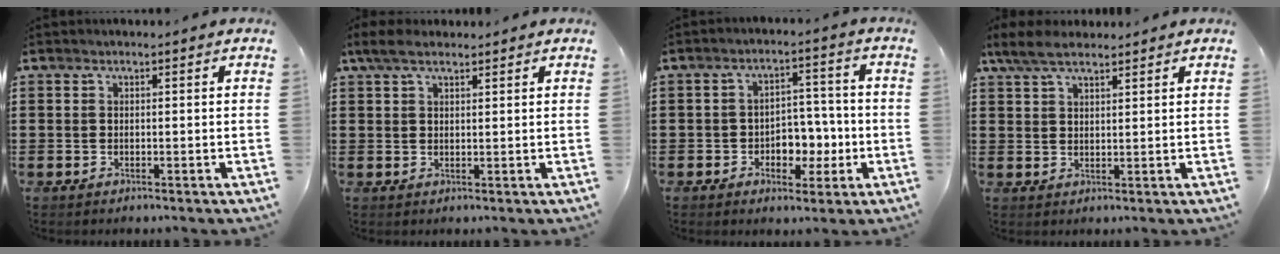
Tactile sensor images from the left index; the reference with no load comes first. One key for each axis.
{"total": 3.2, "fx": 2.0, "fy": 1.4, "fz": 2.1, "tx": -0.046, "ty": 0.006, "tz": 0.037}
{"total": 5.4, "fx": -1.6, "fy": 4.2, "fz": 3.0, "tx": -0.046, "ty": 0.006, "tz": -0.035}
{"total": 4.7, "fx": 3.5, "fy": 1.6, "fz": 2.7, "tx": -0.061, "ty": 0.002, "tz": 0.066}